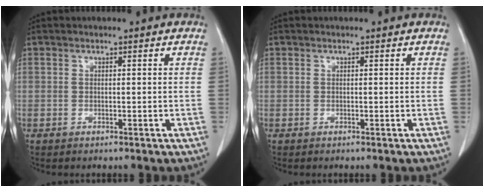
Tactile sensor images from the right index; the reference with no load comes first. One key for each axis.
{"total": 0.0}